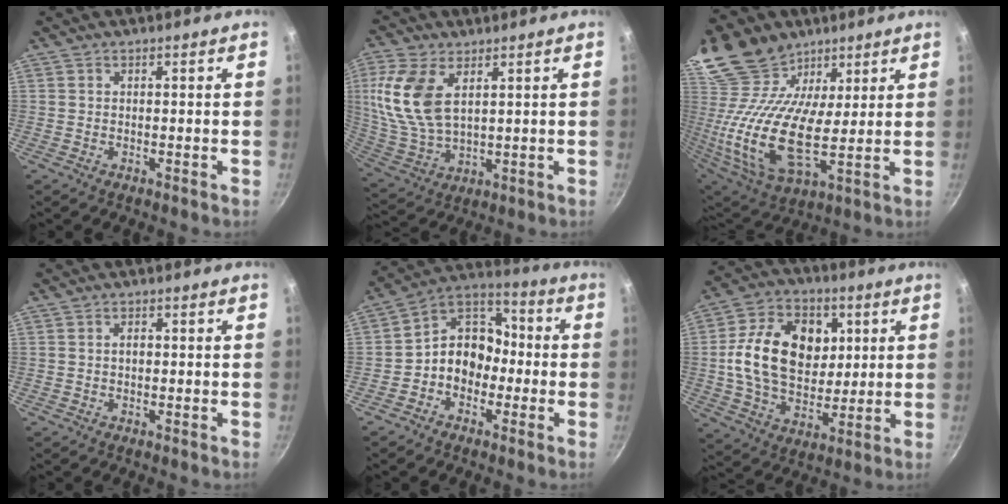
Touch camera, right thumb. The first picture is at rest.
{"total": 14.0, "force": [4.4, 7.6, 10.9], "torque": [-0.226, -0.015, 0.097]}
{"total": 23.8, "force": [11.3, 14.8, 14.8], "torque": [-0.303, -0.047, 0.209]}
{"total": 1.5, "force": [0.1, 0.9, 1.1], "torque": [-0.016, 0.006, 0.001]}
{"total": 11.2, "force": [-2.5, 9.2, 6.0], "torque": [-0.048, 0.053, -0.064]}
{"total": 19.5, "force": [3.3, 14.1, 13.1], "torque": [-0.203, 0.002, 0.053]}